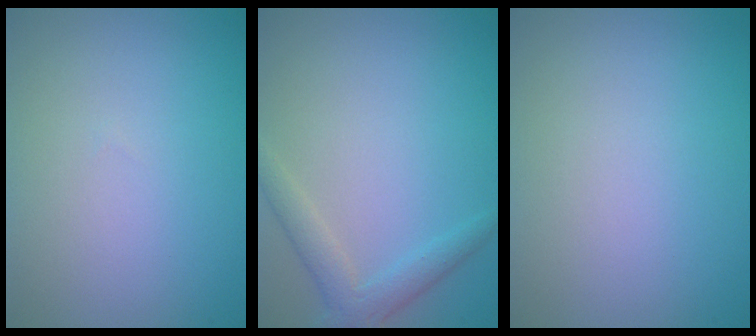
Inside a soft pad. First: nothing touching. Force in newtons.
{"total": 2.6, "press": 2.5, "slide": 0.1}
{"total": 0.0}